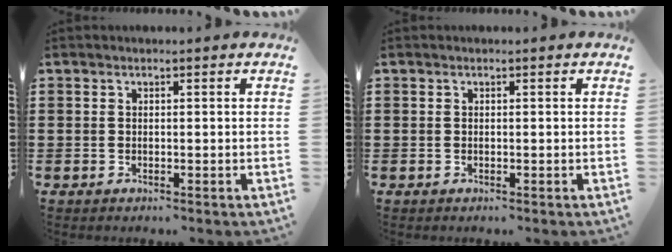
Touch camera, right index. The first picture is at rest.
{"total": 0.0}